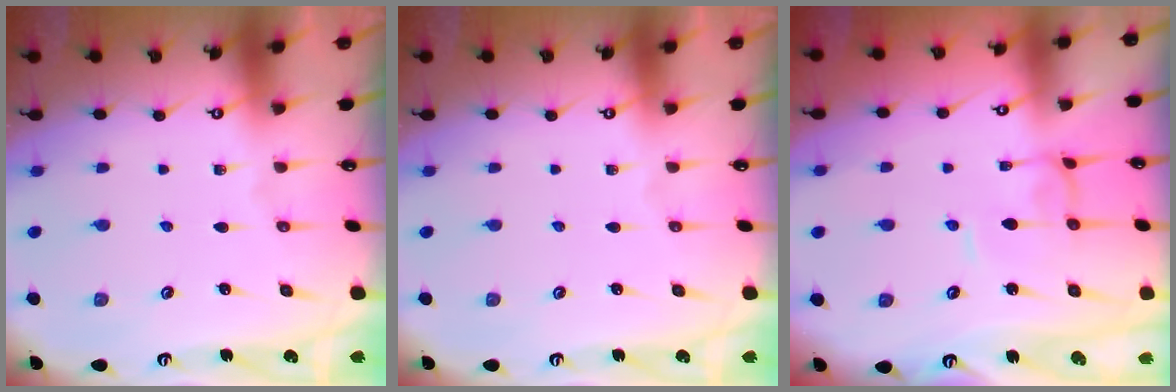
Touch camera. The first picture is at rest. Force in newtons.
{"total": 0.0}
{"total": 1.4, "press": 1.4, "slide": 0.2}